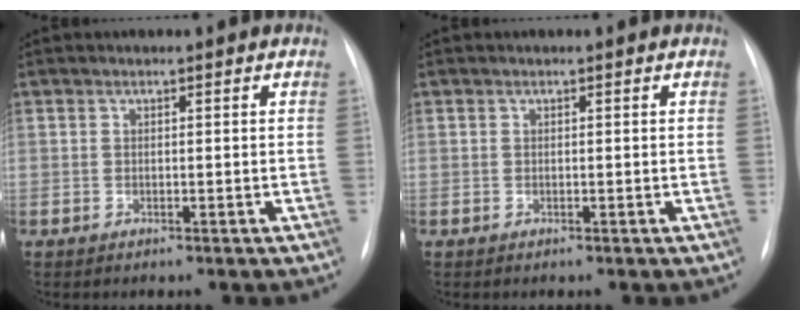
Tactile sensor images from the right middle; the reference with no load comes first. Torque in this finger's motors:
{"motor_torque": [0.00, 0.00, 0.00, 0.00]}